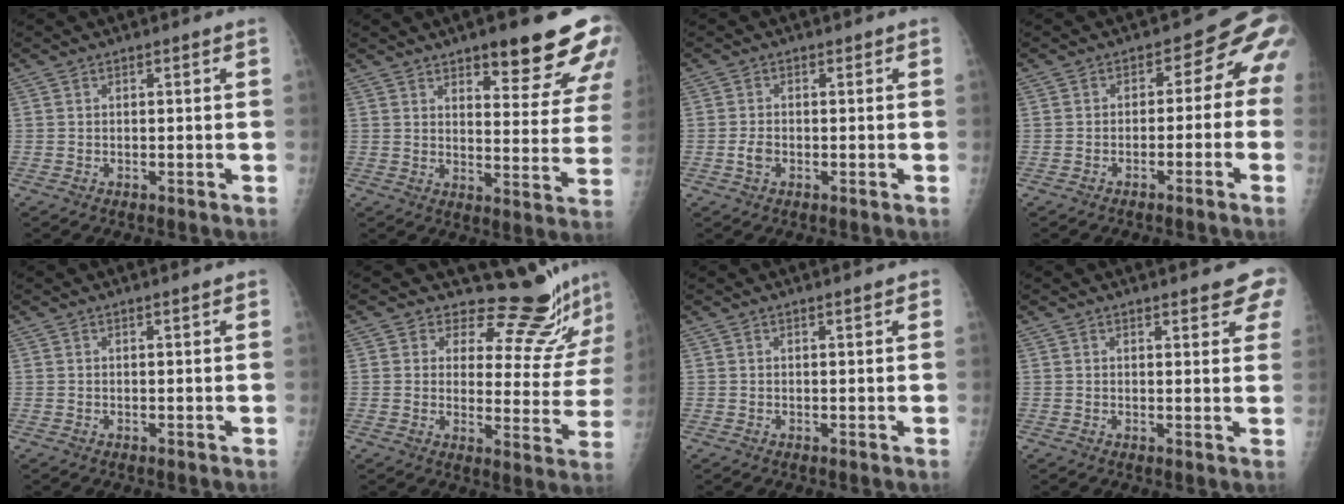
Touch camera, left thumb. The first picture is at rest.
{"total": 15.6, "force": [9.9, 4.6, 11.1], "torque": [-0.104, -0.060, 0.133]}
{"total": 2.2, "force": [-0.6, 1.5, 1.4], "torque": [-0.022, 0.002, -0.013]}
{"total": 7.1, "force": [-2.6, 4.9, 4.4], "torque": [-0.019, 0.043, -0.043]}
{"total": 0.8, "force": [0.5, 0.1, 0.6], "torque": [-0.008, 0.000, 0.006]}
{"total": 13.2, "force": [12.5, 3.3, 2.5], "torque": [0.005, -0.127, 0.147]}
{"total": 1.3, "force": [0.9, 0.3, 0.9], "torque": [-0.012, -0.001, 0.009]}
{"total": 6.5, "force": [4.8, 1.8, 4.0], "torque": [-0.022, -0.017, 0.049]}